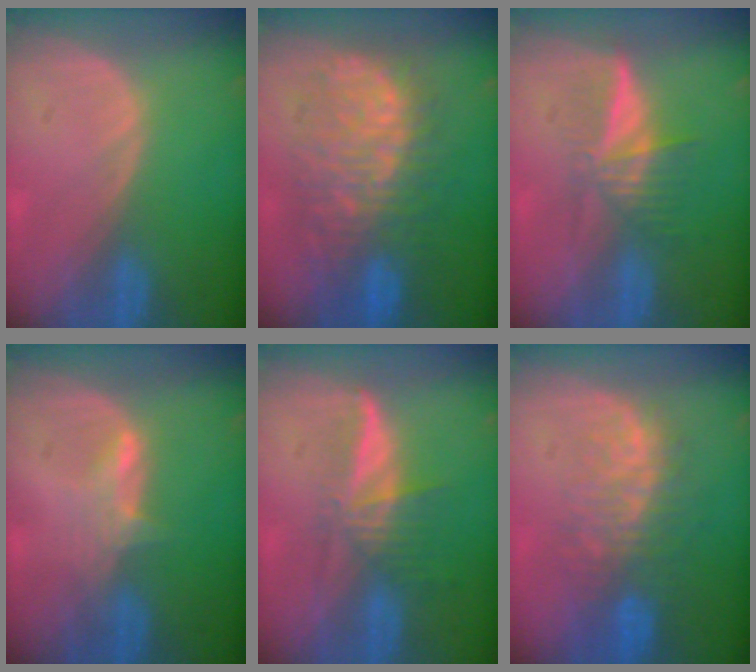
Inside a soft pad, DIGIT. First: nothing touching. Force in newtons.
{"total": 11.9, "press": 11.8, "slide": 1.4}
{"total": 6.0, "press": 5.3, "slide": 2.9}
{"total": 2.9, "press": 2.9, "slide": 0.4}
{"total": 5.8, "press": 5.2, "slide": 2.6}
{"total": 9.4, "press": 8.1, "slide": 4.7}